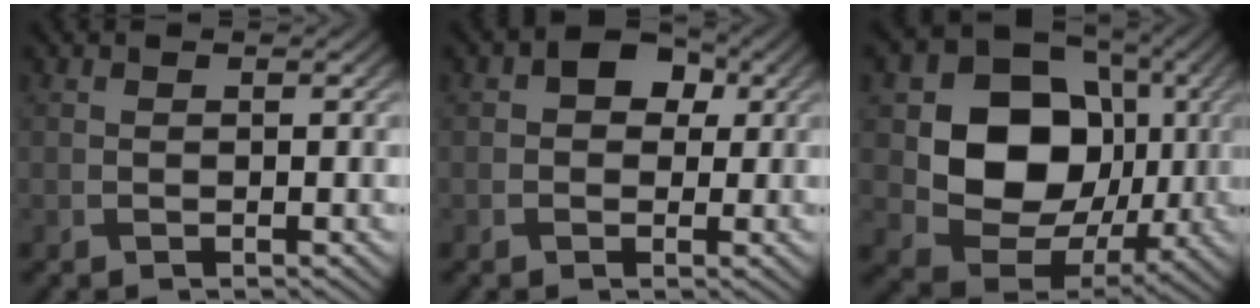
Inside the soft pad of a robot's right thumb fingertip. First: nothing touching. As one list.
[{"total": 4.5, "force": [1.1, 3.6, 2.5], "torque": [-0.030, 0.008, -0.004]}, {"total": 14.3, "force": [1.2, 11.5, 8.4], "torque": [-0.140, -0.013, 0.014]}]